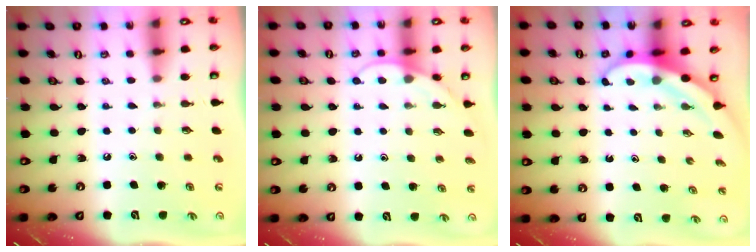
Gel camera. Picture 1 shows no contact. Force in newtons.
{"total": 6.5, "press": 6.5, "slide": 0.5}
{"total": 3.5, "press": 3.5, "slide": 0.3}